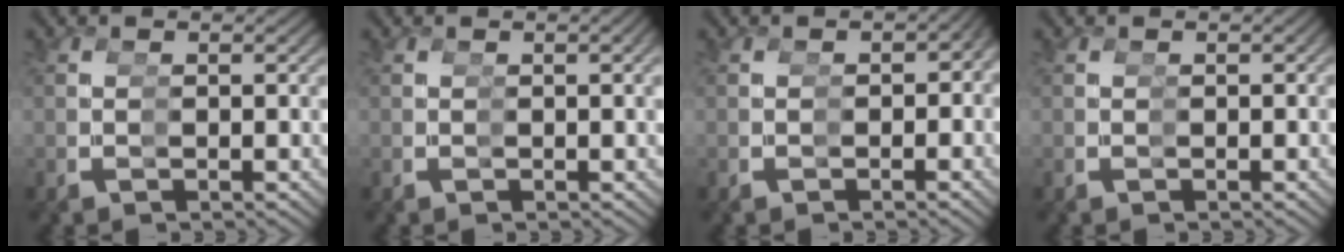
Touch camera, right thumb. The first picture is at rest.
{"total": 0.9, "force": [0.1, -0.3, 0.9], "torque": [-0.015, 0.004, 0.004]}
{"total": 2.2, "force": [-0.6, 1.6, 1.3], "torque": [-0.006, -0.010, -0.006]}
{"total": 0.6, "force": [-0.1, 0.3, 0.5], "torque": [-0.008, -0.006, 0.001]}